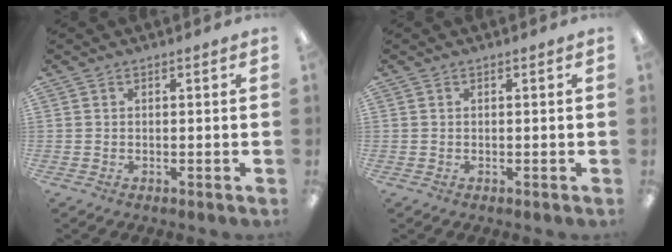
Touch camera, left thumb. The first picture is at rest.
{"total": 0.0}